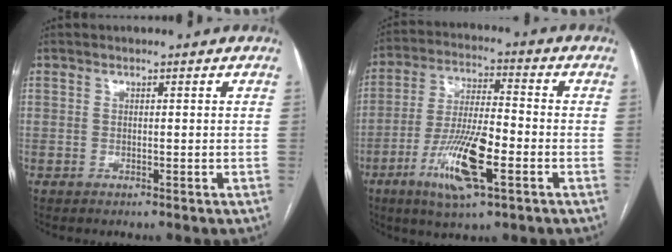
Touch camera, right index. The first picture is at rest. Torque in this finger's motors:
{"motor_torque": [1.12, -0.72, 0.33, 0.21]}